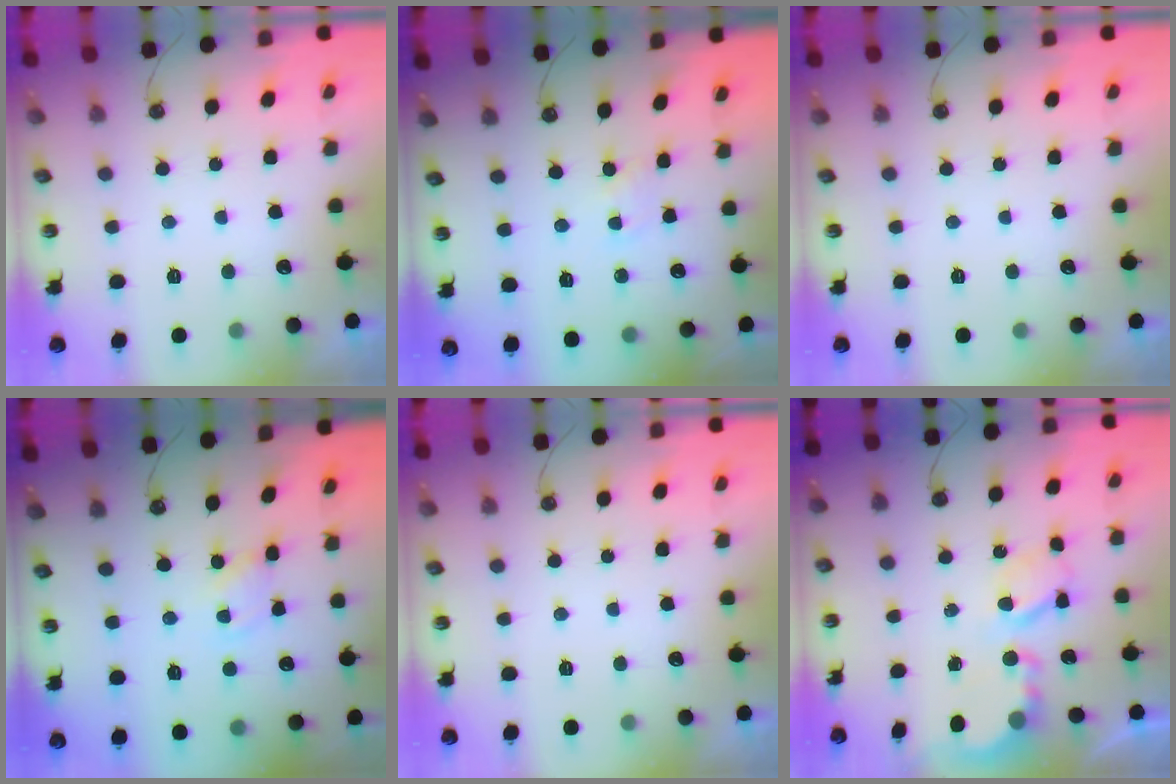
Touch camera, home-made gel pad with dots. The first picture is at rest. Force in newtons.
{"total": 1.7, "press": 1.7, "slide": 0.2}
{"total": 0.0}
{"total": 1.3, "press": 1.3, "slide": 0.2}
{"total": 0.0}
{"total": 6.0, "press": 6.0, "slide": 0.4}